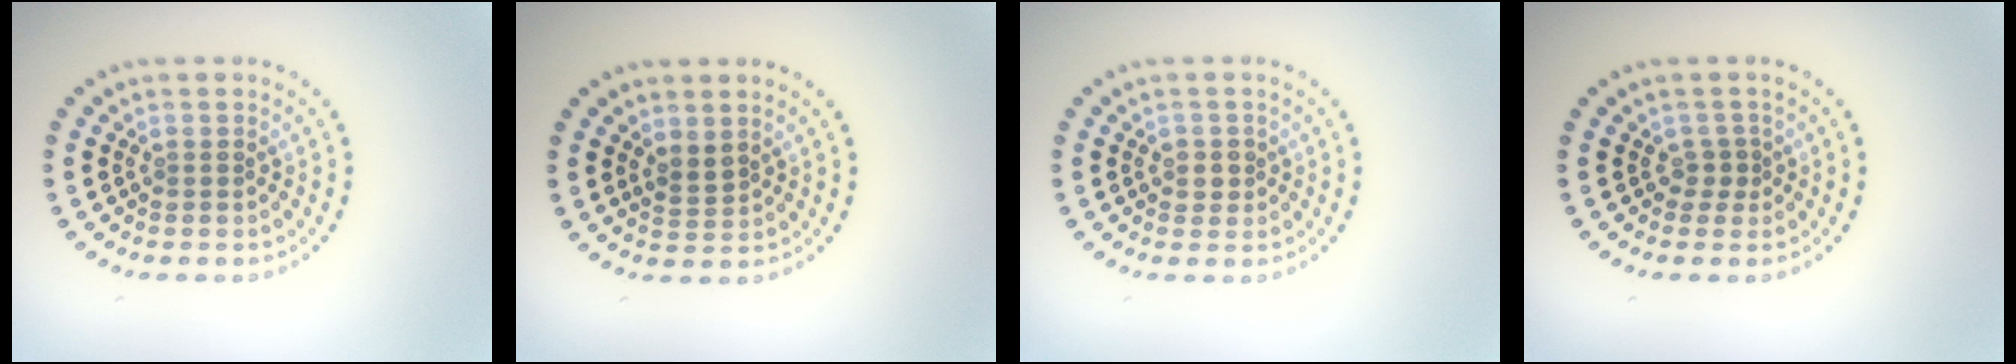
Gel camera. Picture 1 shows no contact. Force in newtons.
{"total": 1.4, "press": 1.2, "slide": 0.8}
{"total": 1.3, "press": 1.2, "slide": 0.6}
{"total": 1.1, "press": 0.8, "slide": 0.8}